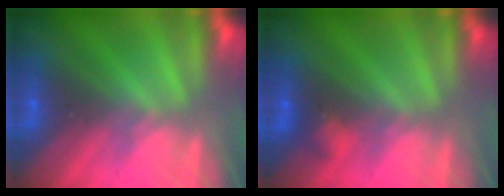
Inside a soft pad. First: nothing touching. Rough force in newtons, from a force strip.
{"total": 2.2}